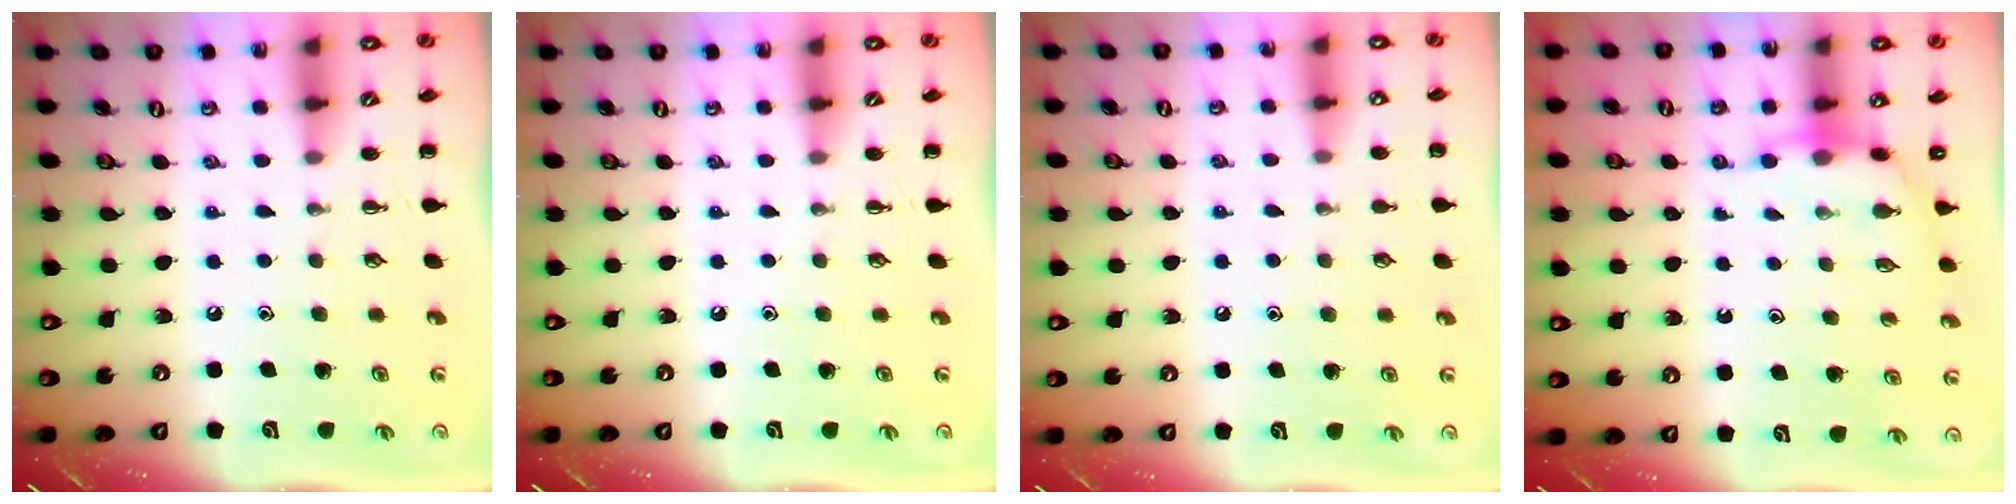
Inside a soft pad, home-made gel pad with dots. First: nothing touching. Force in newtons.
{"total": 0.0}
{"total": 3.7, "press": 3.6, "slide": 1.0}
{"total": 6.3, "press": 6.2, "slide": 1.4}